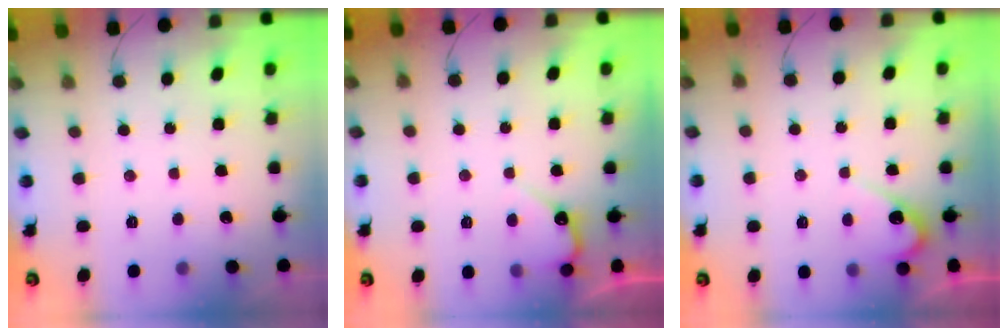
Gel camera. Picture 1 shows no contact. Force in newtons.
{"total": 4.4, "press": 4.4, "slide": 0.4}
{"total": 3.3, "press": 3.3, "slide": 0.2}